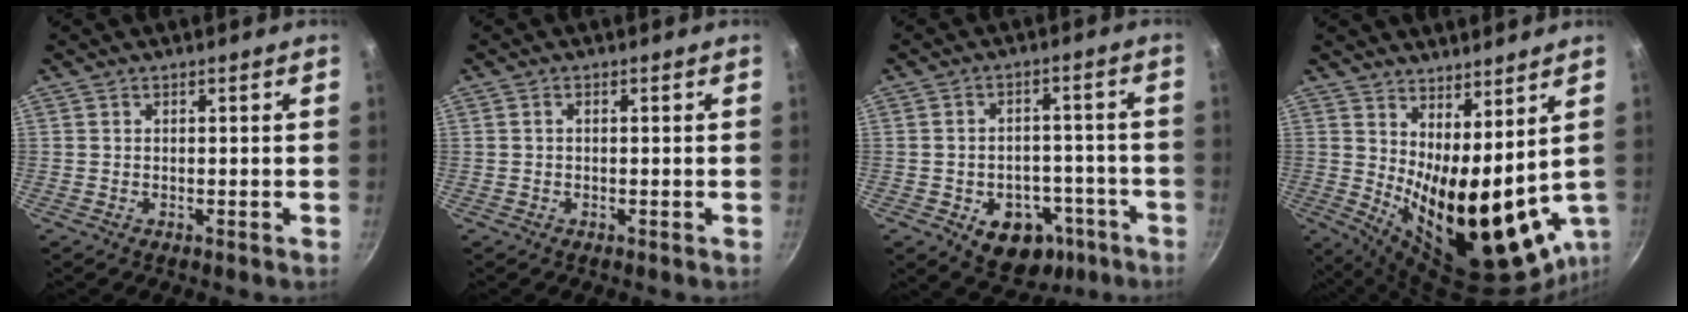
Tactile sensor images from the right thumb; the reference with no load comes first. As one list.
[{"total": 0.7, "force": [0.0, 0.4, 0.5], "torque": [-0.010, 0.005, 0.001]}, {"total": 12.3, "force": [-5.7, 8.8, 6.6], "torque": [-0.045, 0.042, -0.063]}, {"total": 17.6, "force": [4.7, 6.7, 15.6], "torque": [-0.209, -0.045, 0.097]}]